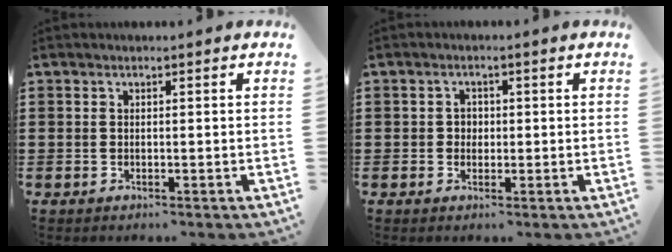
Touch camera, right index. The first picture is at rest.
{"total": 1.6, "force": [-0.1, 1.4, 0.6], "torque": [-0.016, 0.007, -0.005]}